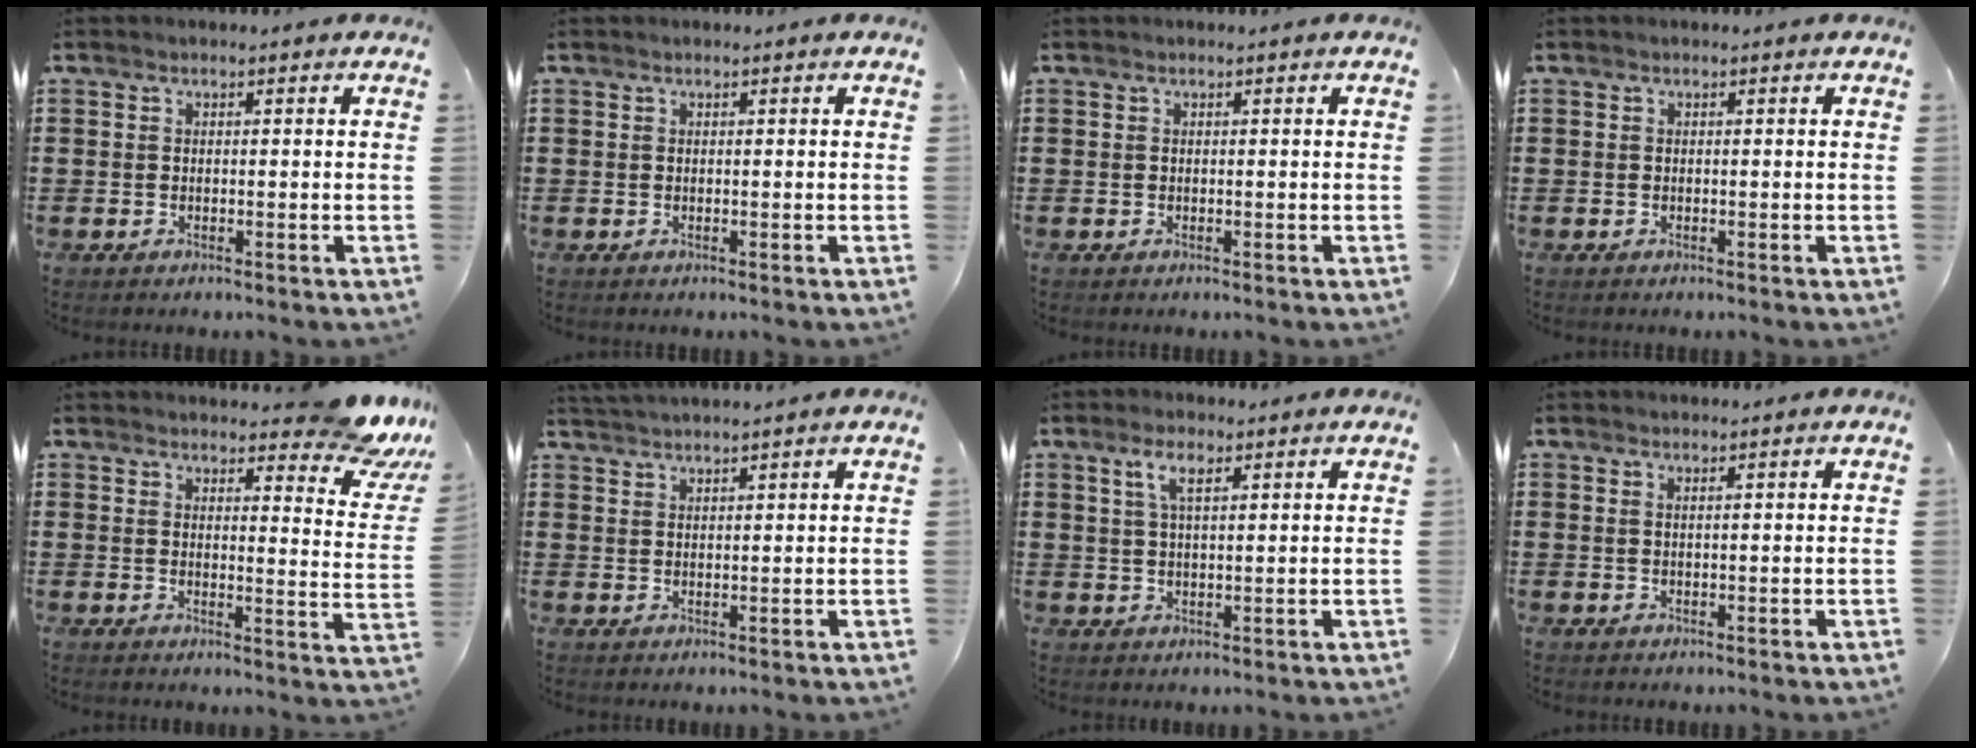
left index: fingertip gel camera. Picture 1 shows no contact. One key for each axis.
{"total": 0.0}
{"total": 0.0}
{"total": 0.0}
{"total": 7.4, "fx": 6.4, "fy": 1.3, "fz": 3.5, "tx": -0.050, "ty": -0.034, "tz": 0.110}
{"total": 1.9, "fx": 1.8, "fy": -0.4, "fz": 0.2, "tx": -0.007, "ty": 0.000, "tz": 0.036}
{"total": 3.6, "fx": 1.8, "fy": 1.2, "fz": 2.9, "tx": -0.064, "ty": 0.007, "tz": 0.030}
{"total": 0.5, "fx": 0.3, "fy": 0.0, "fz": 0.4, "tx": -0.009, "ty": -0.001, "tz": 0.007}